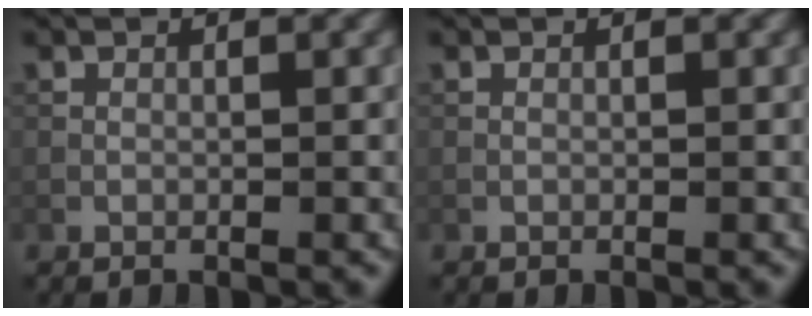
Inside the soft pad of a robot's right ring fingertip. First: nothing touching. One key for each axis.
{"total": 0.0}